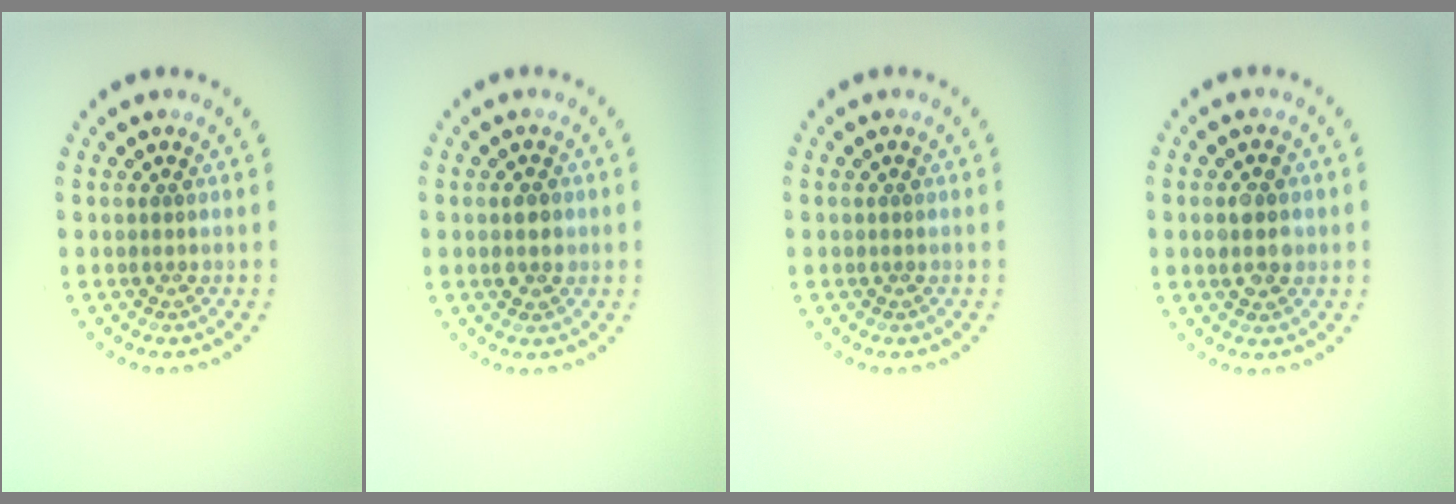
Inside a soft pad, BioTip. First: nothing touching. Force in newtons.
{"total": 1.4, "press": 1.4, "slide": 0.4}
{"total": 0.0}
{"total": 2.1, "press": 2.1, "slide": 0.2}